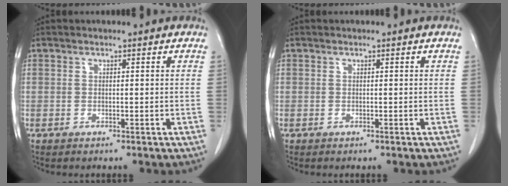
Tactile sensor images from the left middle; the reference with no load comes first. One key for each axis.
{"total": 0.0}